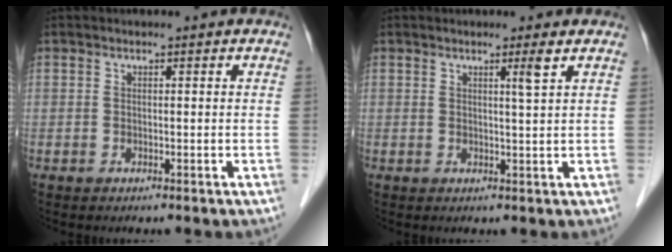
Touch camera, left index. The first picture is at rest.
{"total": 2.0, "force": [1.1, -0.7, 1.5], "torque": [-0.026, -0.009, 0.023]}